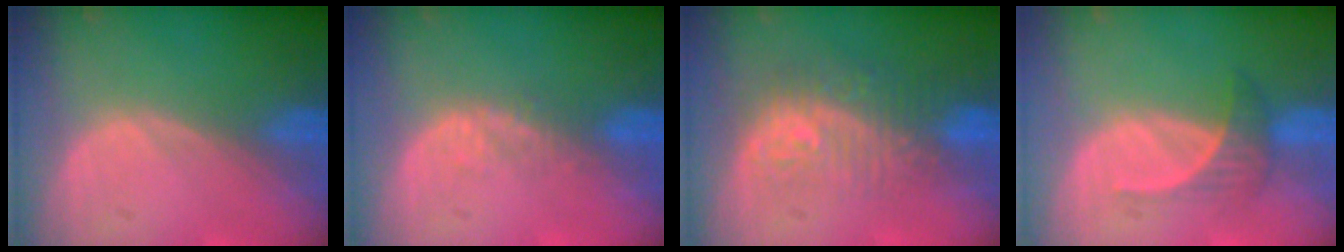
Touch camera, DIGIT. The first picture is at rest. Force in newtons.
{"total": 2.5, "press": 1.9, "slide": 1.7}
{"total": 9.7, "press": 8.0, "slide": 5.4}
{"total": 3.2, "press": 3.1, "slide": 0.9}